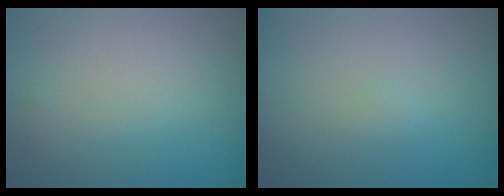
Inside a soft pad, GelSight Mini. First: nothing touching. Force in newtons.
{"total": 0.6, "press": 0.6, "slide": 0.1}